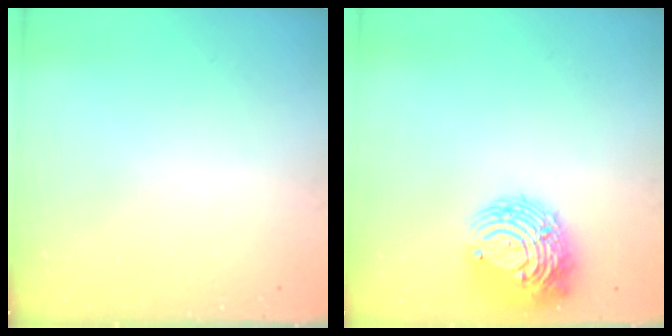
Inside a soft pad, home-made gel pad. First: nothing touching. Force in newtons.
{"total": 12.7, "press": 12.7, "slide": 1.3}